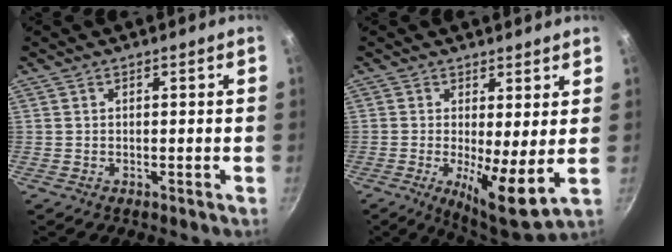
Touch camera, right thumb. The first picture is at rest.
{"total": 9.7, "force": [0.0, 2.5, 9.4], "torque": [-0.147, -0.027, 0.001]}